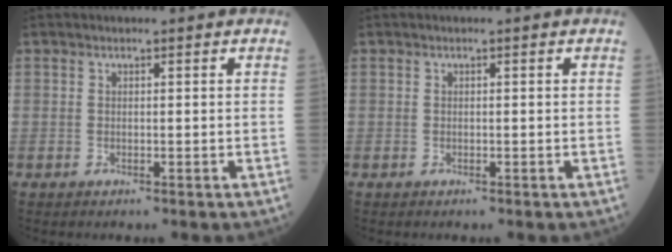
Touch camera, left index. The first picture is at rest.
{"total": 0.0}